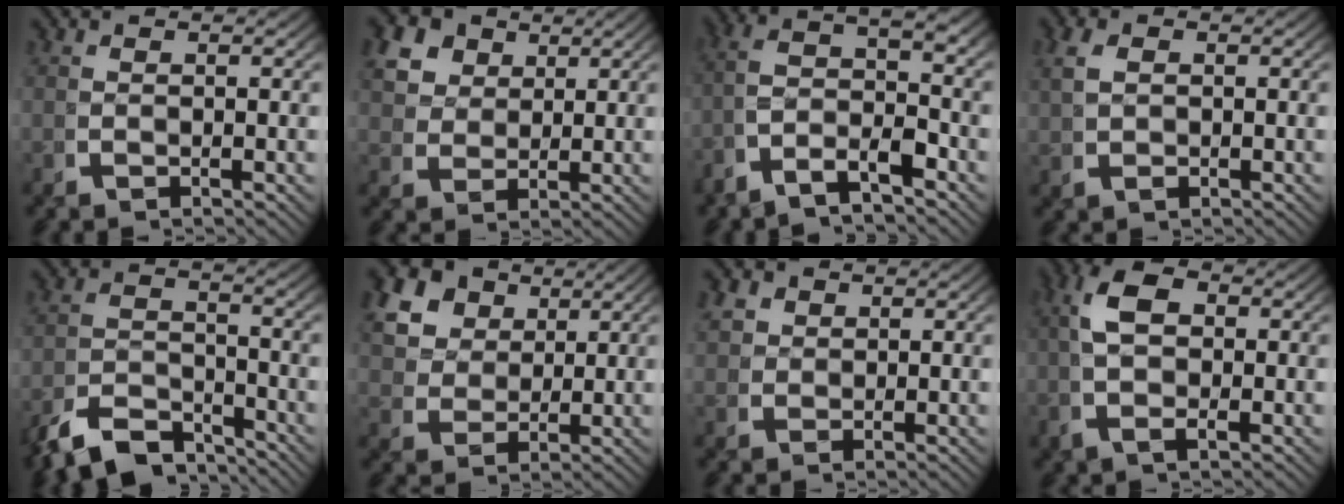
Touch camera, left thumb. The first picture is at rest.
{"total": 7.1, "force": [3.4, 5.3, 3.3], "torque": [-0.076, -0.005, 0.061]}
{"total": 6.4, "force": [-1.0, 3.6, 5.3], "torque": [-0.106, -0.010, -0.021]}
{"total": 2.4, "force": [0.8, 1.7, 1.6], "torque": [-0.031, -0.002, 0.020]}
{"total": 6.1, "force": [-5.1, 2.3, 2.6], "torque": [-0.041, -0.020, -0.090]}
{"total": 9.3, "force": [3.9, 7.1, 4.4], "torque": [-0.104, -0.005, 0.067]}
{"total": 3.0, "force": [1.8, 2.1, 1.1], "torque": [-0.022, -0.004, 0.039]}
{"total": 5.6, "force": [1.0, 3.2, 4.4], "torque": [-0.093, 0.001, 0.019]}